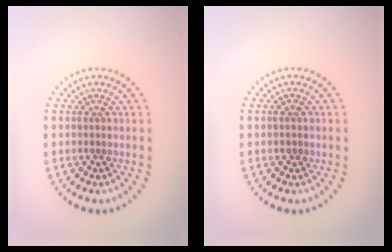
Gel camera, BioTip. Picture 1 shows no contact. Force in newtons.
{"total": 0.8, "press": 0.8, "slide": 0.0}